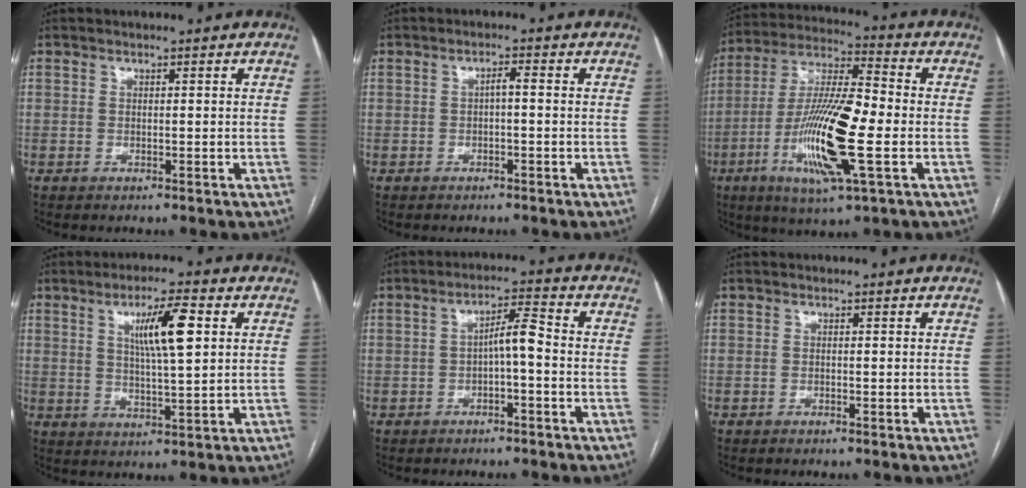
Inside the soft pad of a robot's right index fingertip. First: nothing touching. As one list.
[{"total": 1.5, "force": [-0.1, 0.3, 1.5], "torque": [-0.026, 0.007, -0.001]}, {"total": 17.4, "force": [-4.2, 2.2, 16.8], "torque": [-0.333, -0.009, -0.076]}, {"total": 8.3, "force": [2.8, 0.8, 7.8], "torque": [-0.136, 0.003, 0.048]}, {"total": 4.4, "force": [-0.7, 0.7, 4.2], "torque": [-0.069, 0.019, -0.010]}, {"total": 0.0}]